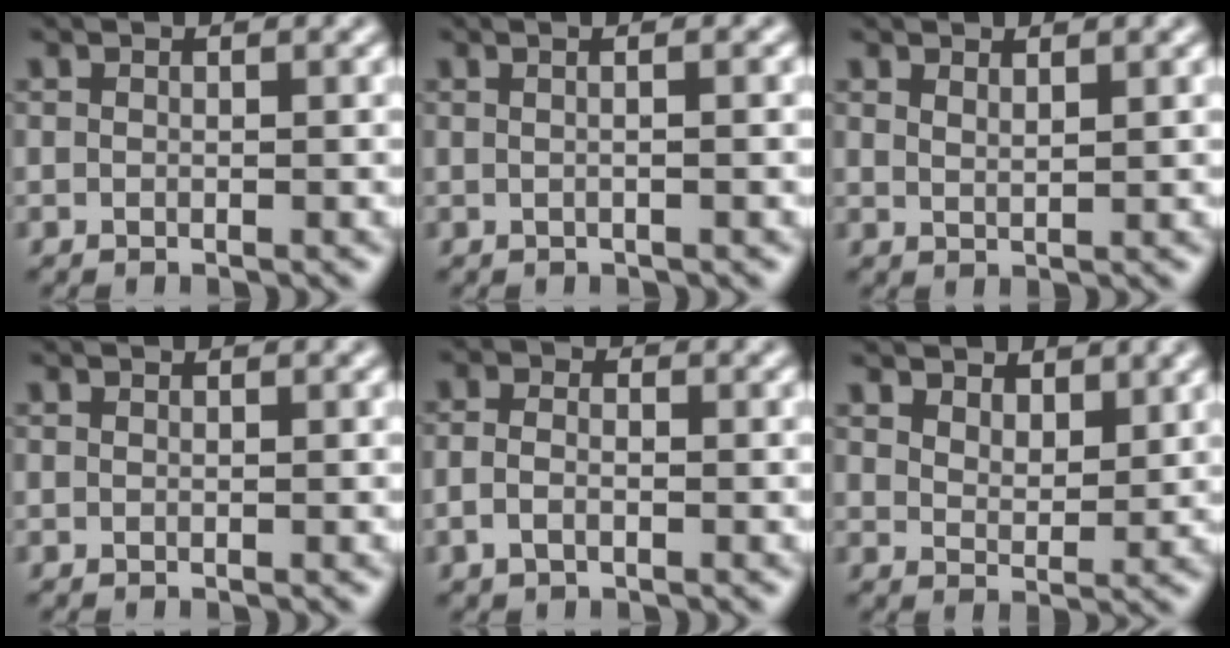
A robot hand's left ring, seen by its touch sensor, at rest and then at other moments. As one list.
[{"total": 3.1, "force": [0.9, 1.5, 2.5], "torque": [-0.008, 0.011, -0.020]}, {"total": 1.1, "force": [1.0, 0.1, 0.4], "torque": [-0.011, 0.000, 0.018]}, {"total": 0.0}, {"total": 1.9, "force": [-0.5, 1.2, 1.4], "torque": [-0.032, 0.002, -0.016]}, {"total": 3.3, "force": [2.7, 1.5, 1.3], "torque": [-0.030, -0.004, 0.040]}]